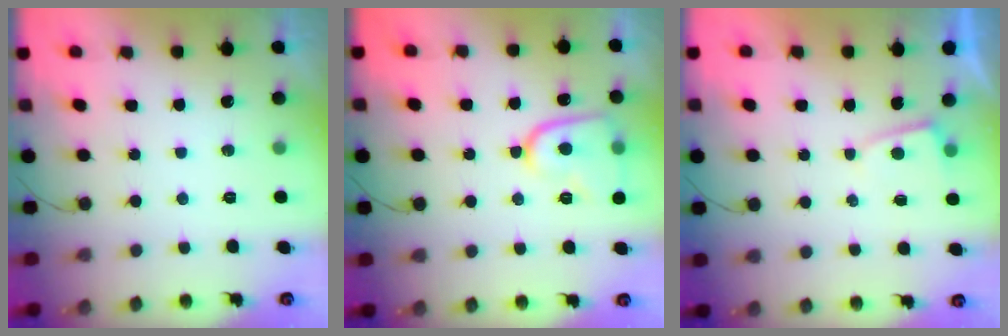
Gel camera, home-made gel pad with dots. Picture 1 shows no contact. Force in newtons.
{"total": 11.6, "press": 11.5, "slide": 1.0}
{"total": 2.0, "press": 2.0, "slide": 0.3}